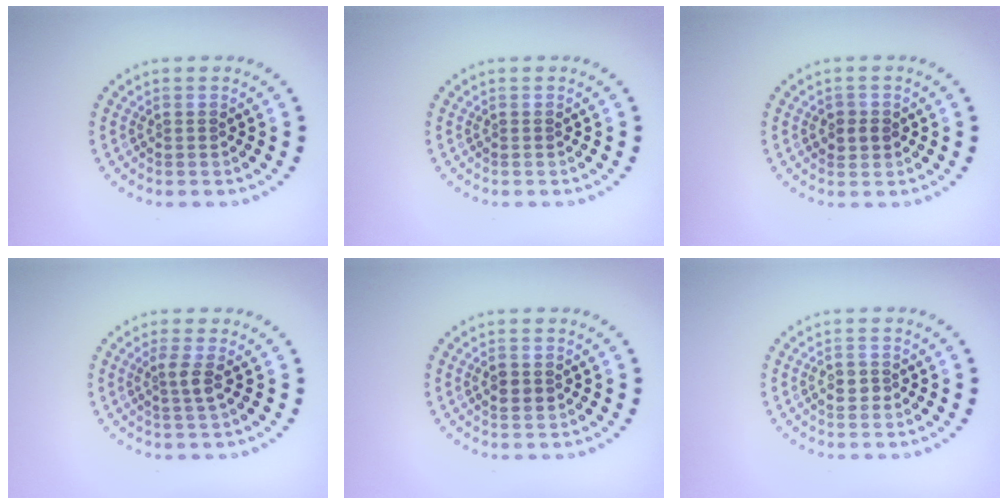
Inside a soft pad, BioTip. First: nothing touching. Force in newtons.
{"total": 0.0}
{"total": 1.5, "press": 1.4, "slide": 0.5}
{"total": 1.8, "press": 1.3, "slide": 1.2}
{"total": 1.5, "press": 1.5, "slide": 0.1}
{"total": 1.1, "press": 1.1, "slide": 0.1}